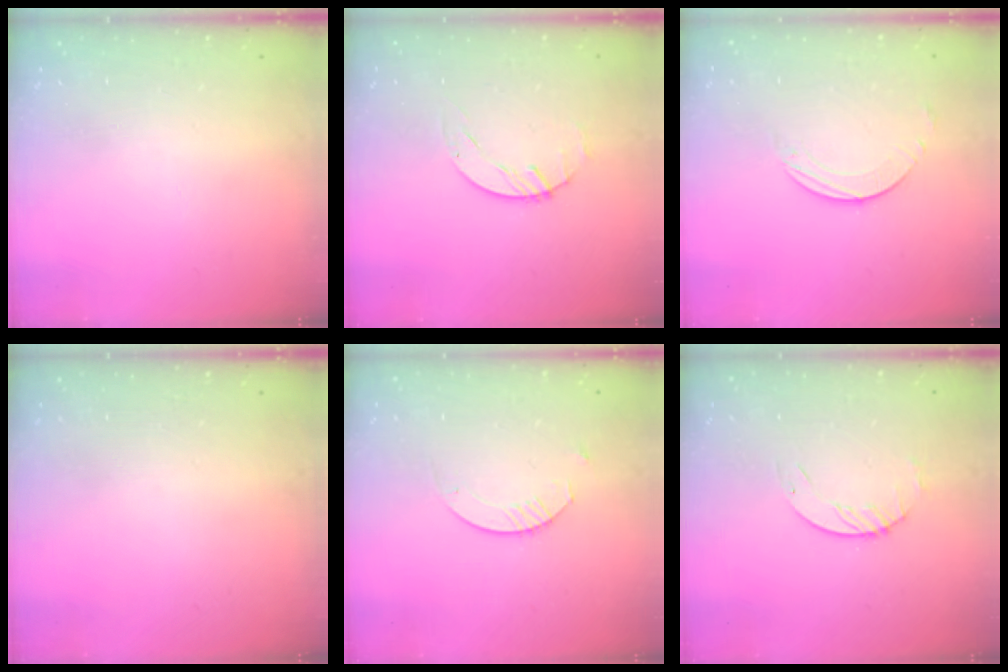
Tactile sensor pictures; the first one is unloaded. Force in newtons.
{"total": 0.6, "press": 0.6, "slide": 0.1}
{"total": 1.6, "press": 1.6, "slide": 0.2}
{"total": 0.0}
{"total": 4.5, "press": 4.5, "slide": 0.5}
{"total": 1.6, "press": 1.6, "slide": 0.2}